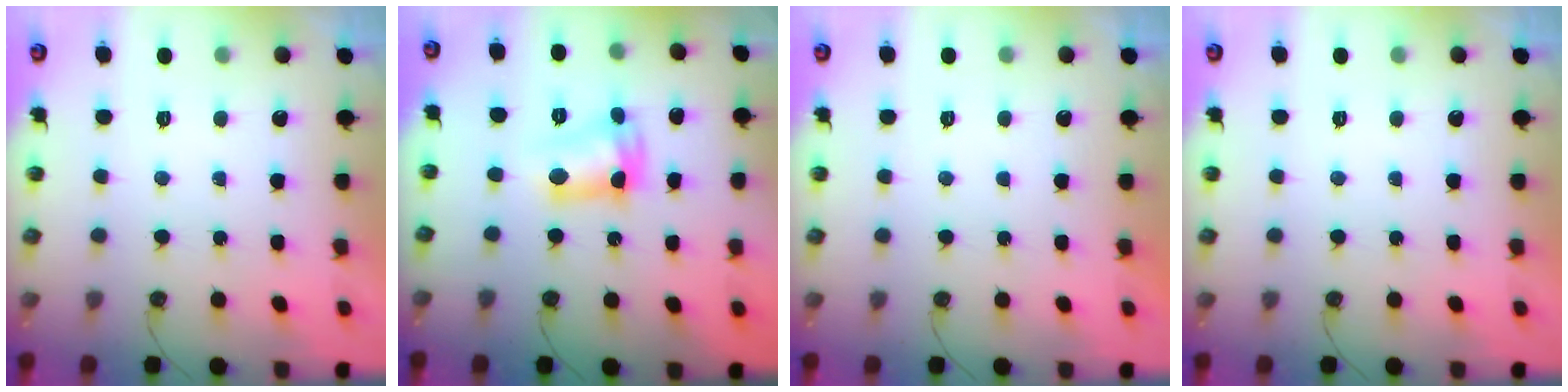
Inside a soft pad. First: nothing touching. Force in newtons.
{"total": 10.6, "press": 10.6, "slide": 0.8}
{"total": 0.0}
{"total": 0.0}